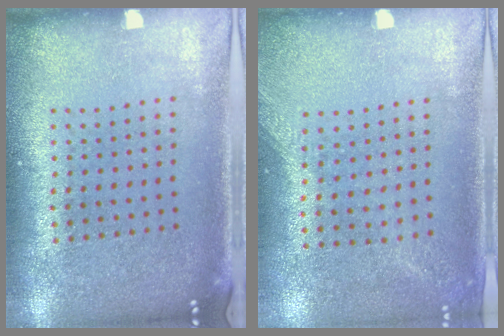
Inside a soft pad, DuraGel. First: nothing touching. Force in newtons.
{"total": 1.3, "press": 1.0, "slide": 0.8}